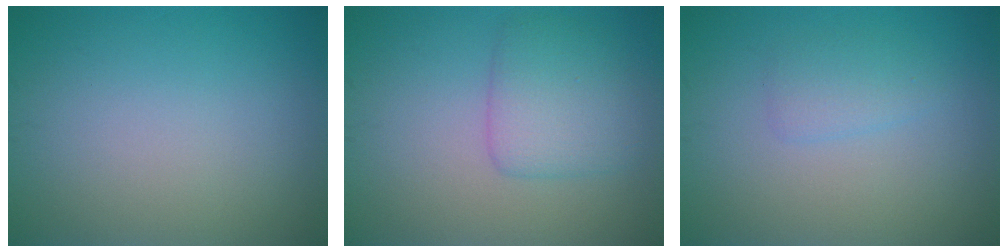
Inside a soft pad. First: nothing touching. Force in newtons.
{"total": 3.4, "press": 3.4, "slide": 0.1}
{"total": 1.6, "press": 1.6, "slide": 0.1}